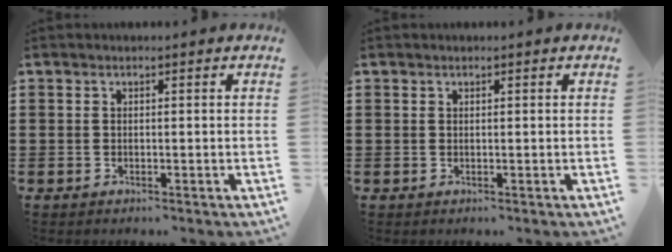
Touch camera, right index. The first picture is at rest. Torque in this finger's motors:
{"motor_torque": [0.88, 0.83, -0.02, 0.01]}